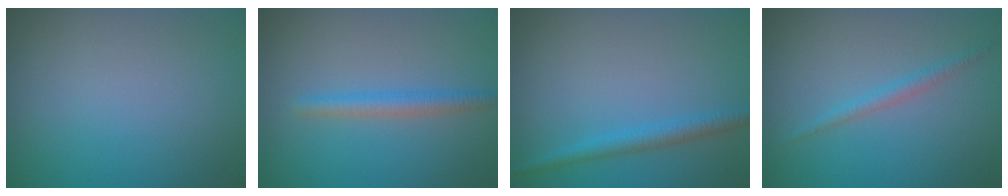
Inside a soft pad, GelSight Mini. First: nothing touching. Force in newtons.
{"total": 2.1, "press": 2.1, "slide": 0.2}
{"total": 2.1, "press": 2.1, "slide": 0.1}
{"total": 1.4, "press": 1.4, "slide": 0.1}